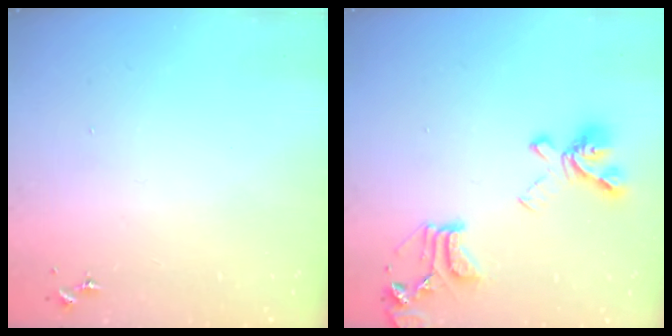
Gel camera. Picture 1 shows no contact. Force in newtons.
{"total": 18.9, "press": 18.8, "slide": 1.9}